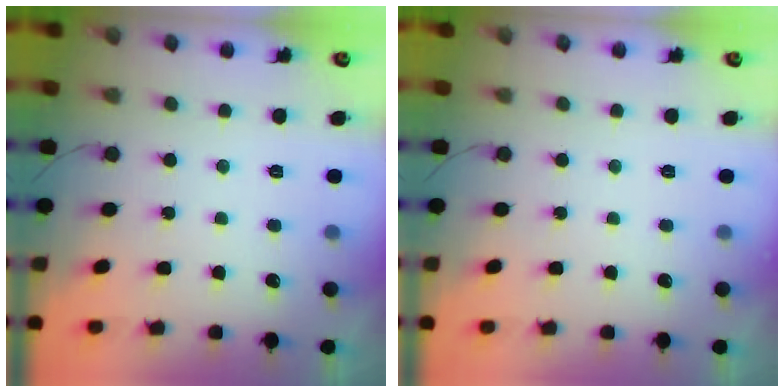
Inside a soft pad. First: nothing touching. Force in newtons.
{"total": 0.0}